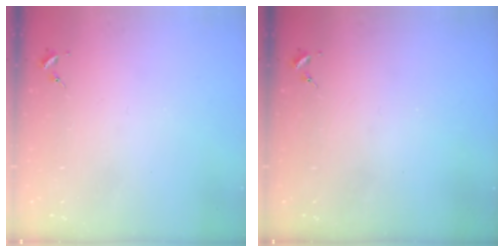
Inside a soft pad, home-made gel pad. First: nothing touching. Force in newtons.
{"total": 0.0}